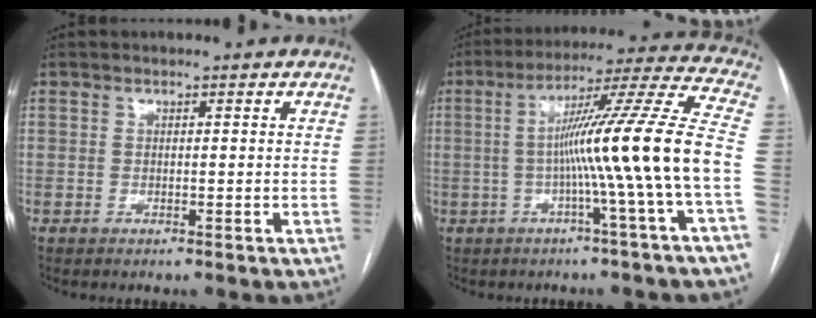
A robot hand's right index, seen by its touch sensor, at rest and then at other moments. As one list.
[{"total": 16.6, "force": [-2.9, -3.0, 16.1], "torque": [-0.246, 0.007, -0.055]}]